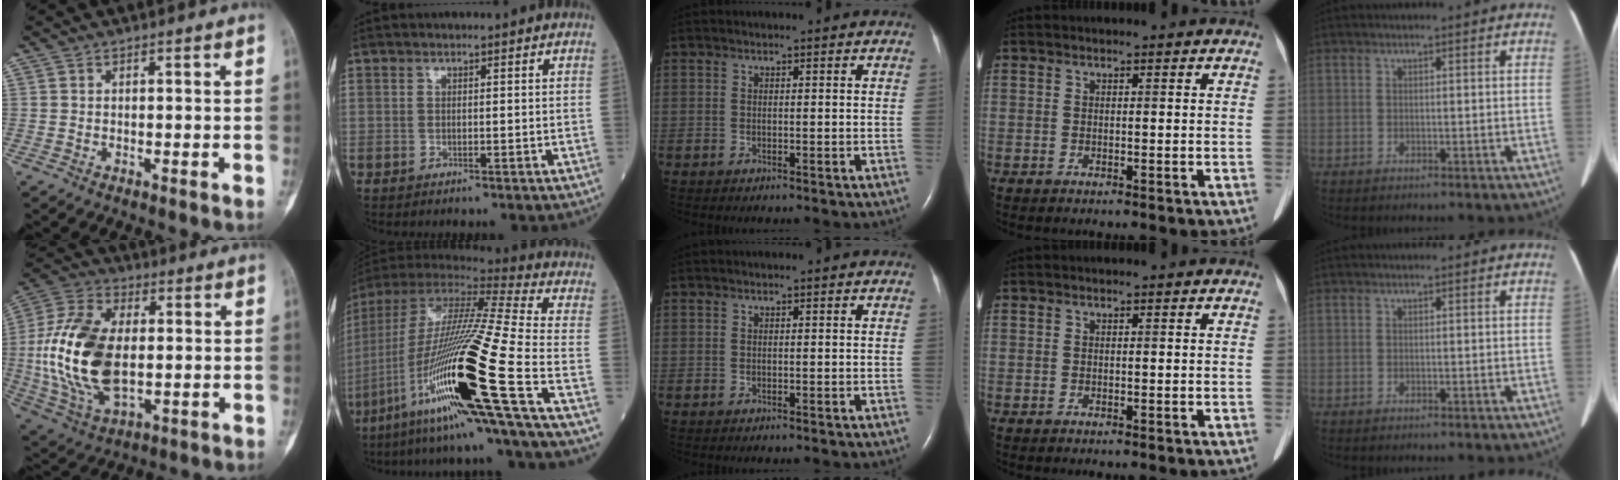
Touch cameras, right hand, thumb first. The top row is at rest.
{"thumb": {"total": 20.6, "force": [-0.3, 11.8, 16.9], "torque": [-0.351, -0.001, 0.003]}, "index": {"total": 27.8, "force": [-10.9, -0.6, 25.5], "torque": [-0.486, -0.052, -0.203]}}